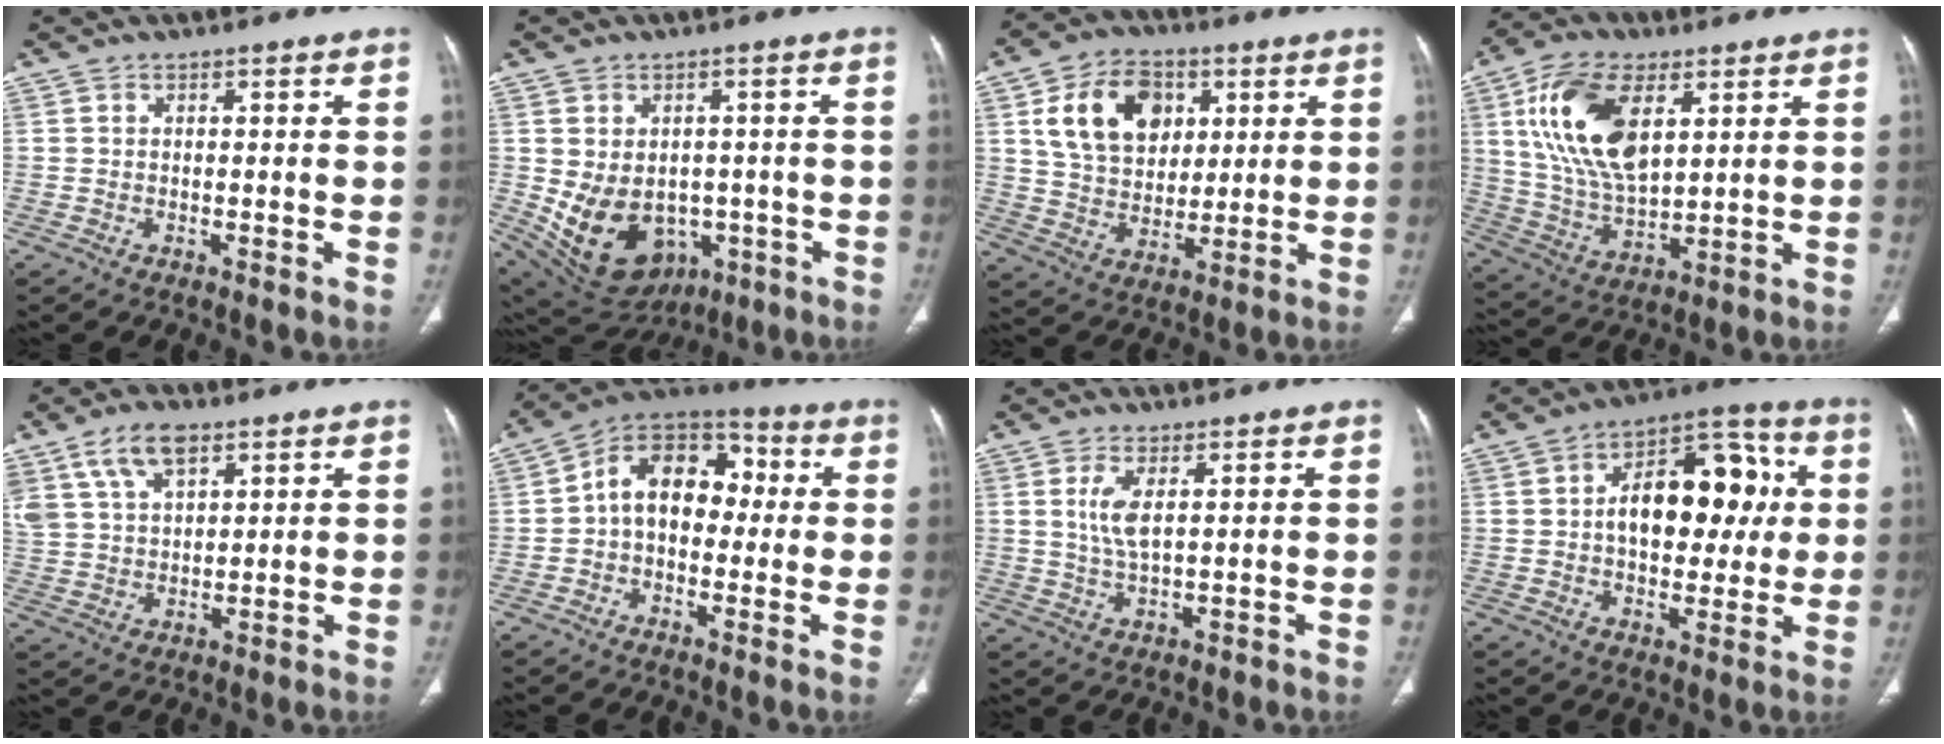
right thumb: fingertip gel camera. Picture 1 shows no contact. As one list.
[{"total": 15.3, "force": [-3.3, 11.7, 9.2], "torque": [-0.141, 0.008, -0.015]}, {"total": 15.2, "force": [5.1, 11.1, 9.1], "torque": [-0.118, -0.009, 0.094]}, {"total": 17.9, "force": [6.1, 9.4, 14.0], "torque": [-0.258, -0.016, 0.121]}, {"total": 9.9, "force": [5.7, 5.1, 6.3], "torque": [-0.115, -0.010, 0.117]}, {"total": 13.5, "force": [0.6, 9.4, 9.7], "torque": [-0.115, 0.041, -0.007]}, {"total": 4.8, "force": [1.3, 1.6, 4.3], "torque": [-0.100, -0.009, 0.033]}, {"total": 17.3, "force": [2.1, 10.5, 13.6], "torque": [-0.152, 0.026, 0.029]}]